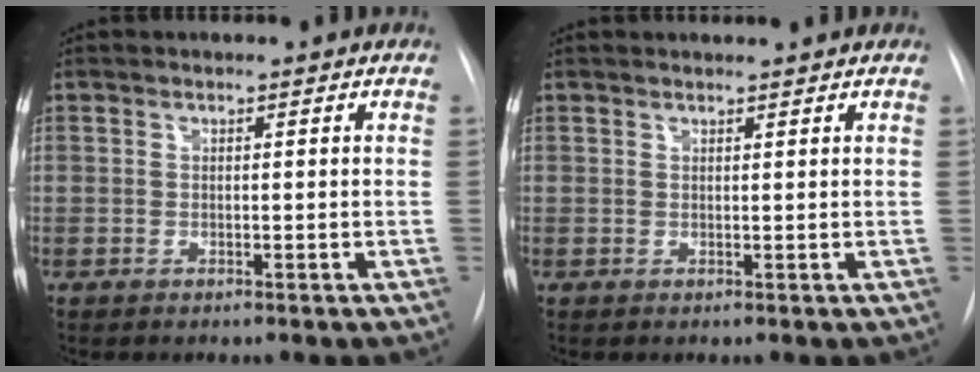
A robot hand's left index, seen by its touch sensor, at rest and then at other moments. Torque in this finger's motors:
{"motor_torque": [0.35, -0.73, -0.06, -0.02]}